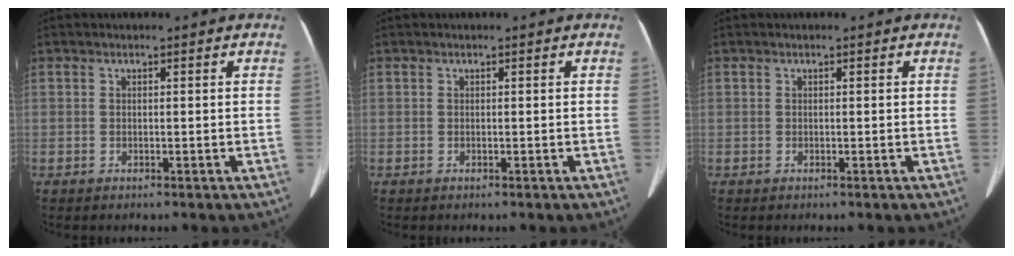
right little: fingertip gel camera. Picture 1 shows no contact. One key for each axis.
{"total": 0.0}
{"total": 0.0}